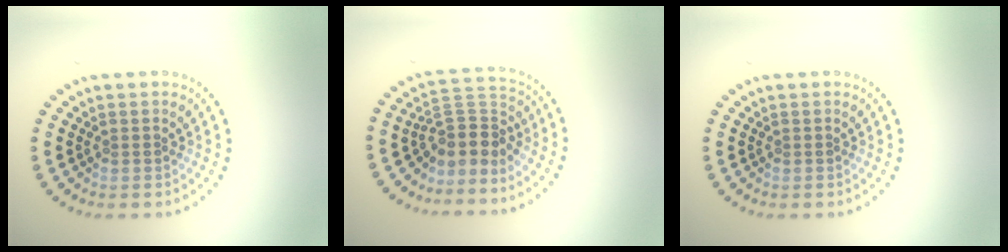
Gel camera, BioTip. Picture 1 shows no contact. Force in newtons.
{"total": 3.4, "press": 2.5, "slide": 2.4}
{"total": 0.0}